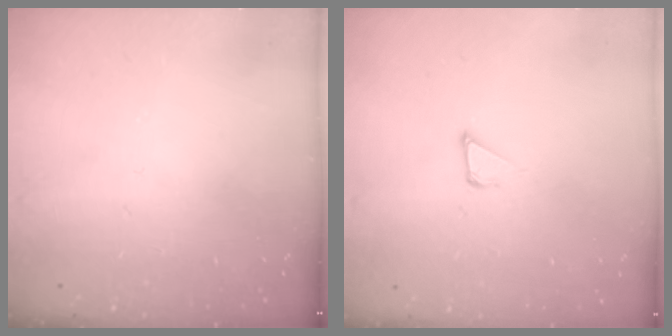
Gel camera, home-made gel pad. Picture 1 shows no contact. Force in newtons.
{"total": 2.8, "press": 2.8, "slide": 0.1}